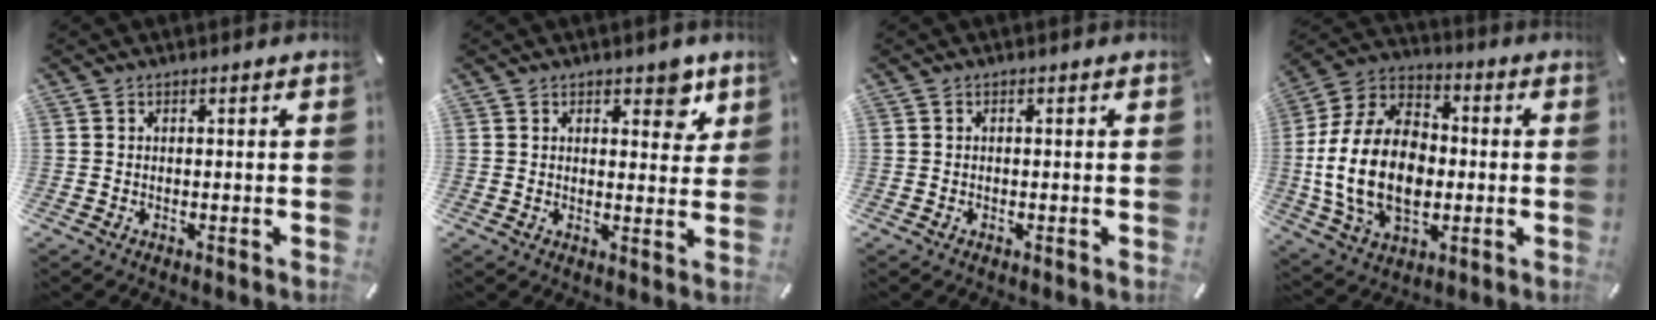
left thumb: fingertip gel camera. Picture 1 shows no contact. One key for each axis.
{"total": 5.7, "fx": 3.8, "fy": 3.1, "fz": 3.0, "tx": -0.015, "ty": -0.024, "tz": 0.057}
{"total": 0.0}
{"total": 20.2, "fx": -2.4, "fy": 14.6, "fz": 13.7, "tx": -0.304, "ty": 0.013, "tz": -0.042}